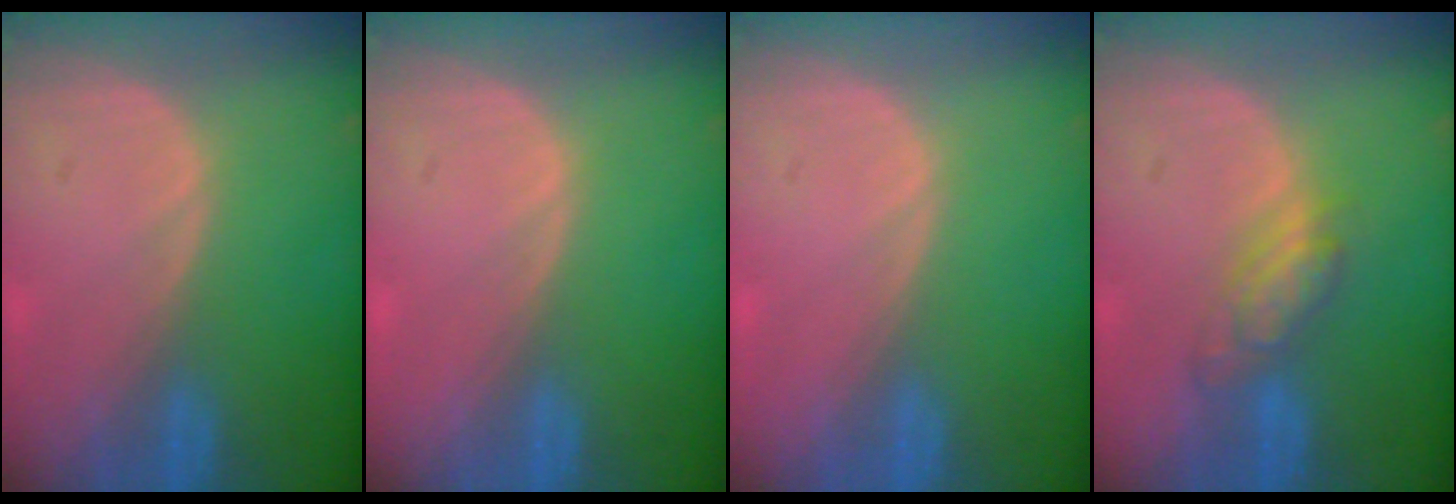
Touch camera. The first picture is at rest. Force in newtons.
{"total": 0.0}
{"total": 0.0}
{"total": 5.4, "press": 4.7, "slide": 2.7}